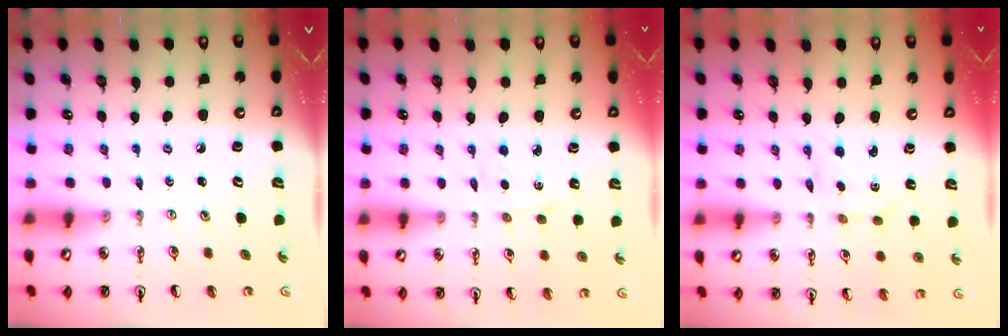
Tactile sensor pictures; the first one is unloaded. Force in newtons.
{"total": 4.2, "press": 4.1, "slide": 0.5}
{"total": 2.0, "press": 1.8, "slide": 0.7}